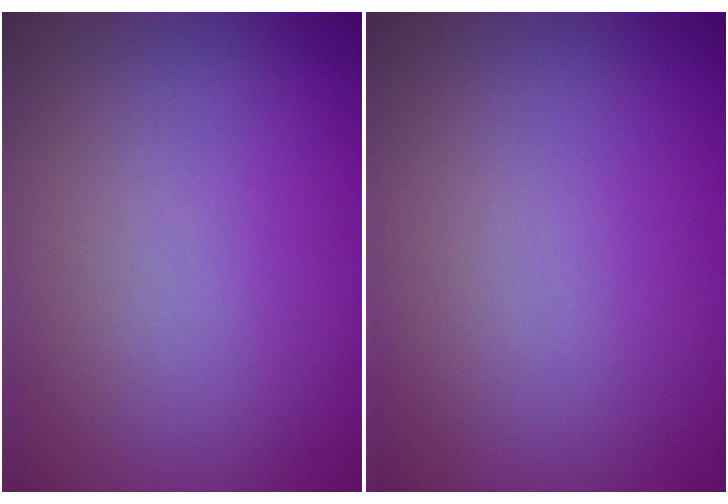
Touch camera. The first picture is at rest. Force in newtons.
{"total": 0.0}